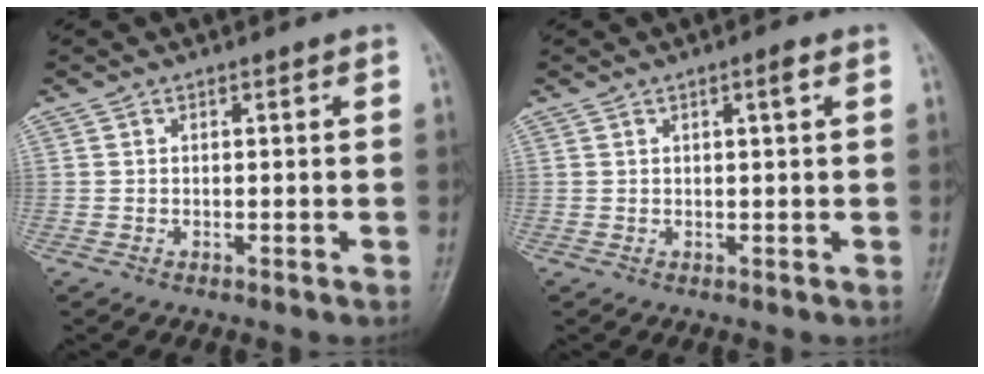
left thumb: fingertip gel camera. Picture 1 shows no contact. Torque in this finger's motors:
{"motor_torque": [-0.20, -0.10, -0.31, -0.19, 0.10]}